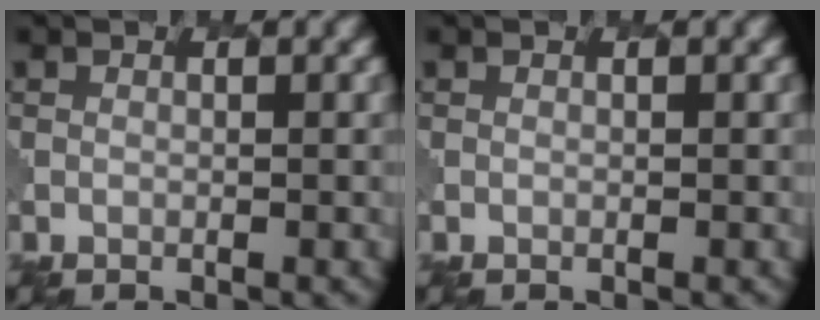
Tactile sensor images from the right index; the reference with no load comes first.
{"total": 0.0}